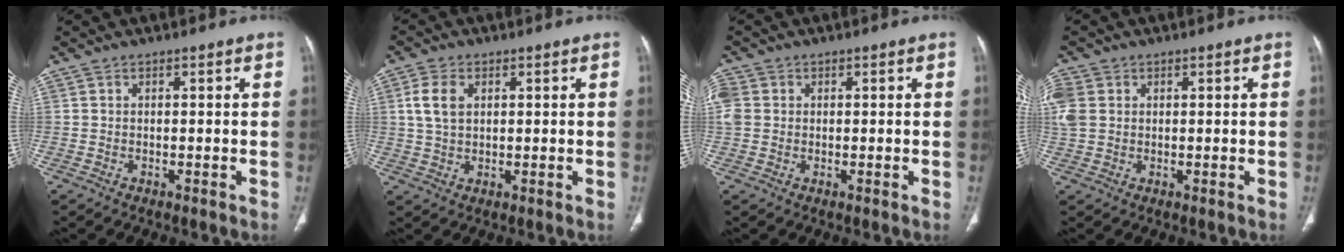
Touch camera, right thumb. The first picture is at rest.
{"total": 5.4, "force": [1.5, 3.5, 3.8], "torque": [-0.078, 0.003, 0.030]}
{"total": 5.1, "force": [0.7, 4.4, 2.5], "torque": [-0.071, 0.012, 0.018]}
{"total": 6.0, "force": [1.2, 4.7, 3.6], "torque": [-0.107, 0.012, 0.029]}